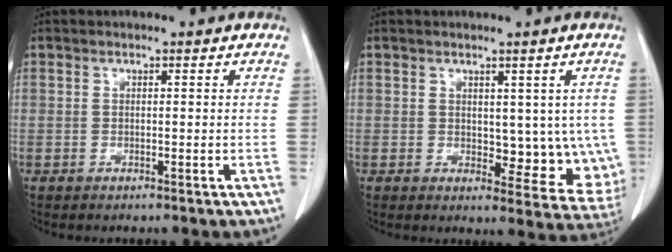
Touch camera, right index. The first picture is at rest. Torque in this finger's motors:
{"motor_torque": [0.15, 0.08, 0.10, 0.00]}